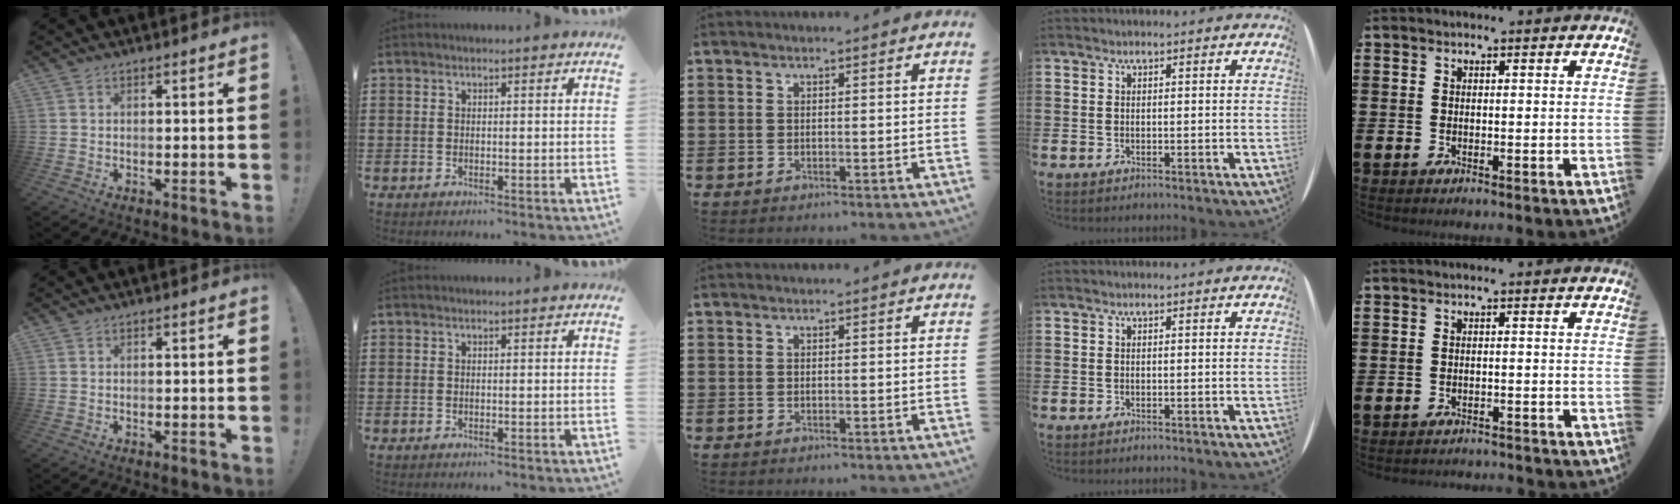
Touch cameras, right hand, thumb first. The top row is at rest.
{"little": {"total": 1.1, "force": [-1.1, 0.0, -0.1], "torque": [-0.002, 0.002, -0.023]}}